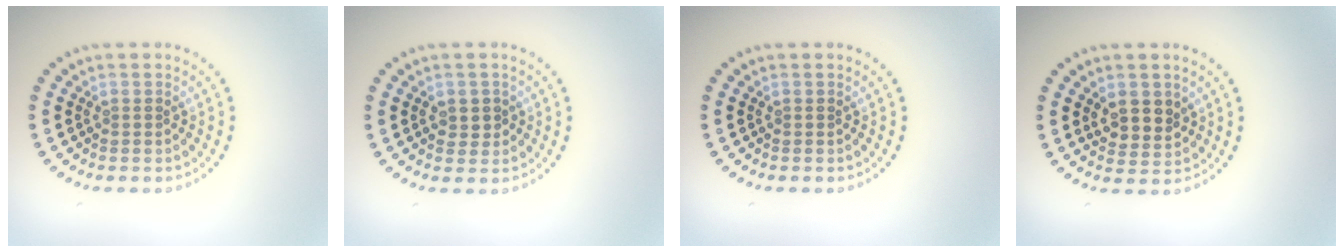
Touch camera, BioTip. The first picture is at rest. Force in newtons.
{"total": 1.3, "press": 1.3, "slide": 0.3}
{"total": 0.0}
{"total": 2.7, "press": 2.5, "slide": 1.0}